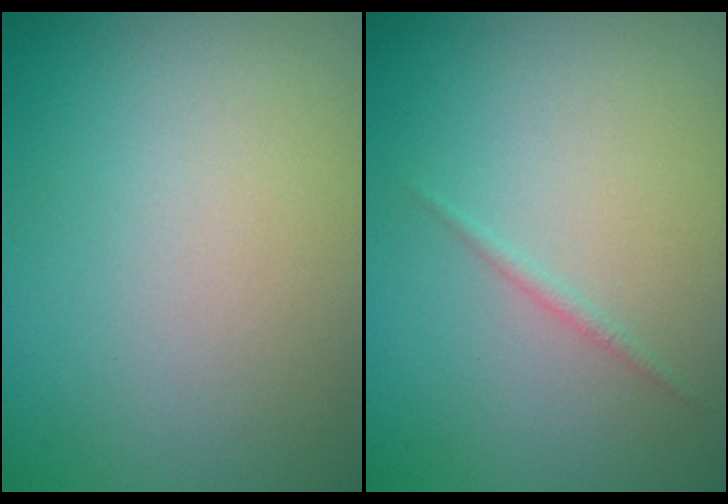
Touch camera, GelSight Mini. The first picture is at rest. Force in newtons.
{"total": 0.6, "press": 0.6, "slide": 0.0}